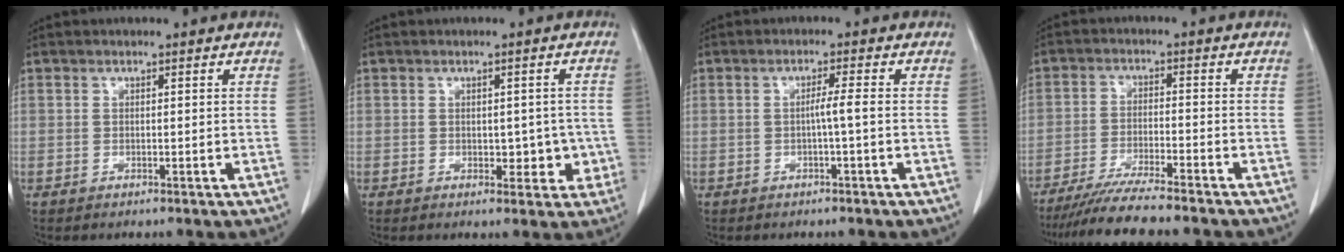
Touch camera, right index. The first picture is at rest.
{"total": 4.7, "force": [-0.6, 3.2, 3.4], "torque": [-0.024, 0.012, 0.001]}
{"total": 2.0, "force": [-0.5, -0.4, 1.9], "torque": [-0.031, 0.002, -0.009]}
{"total": 10.8, "force": [-9.4, 0.0, 5.2], "torque": [-0.076, -0.026, -0.150]}